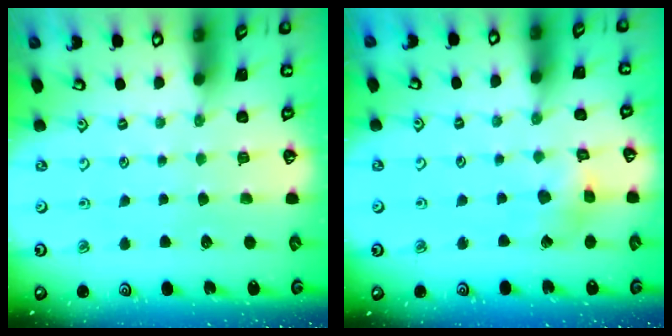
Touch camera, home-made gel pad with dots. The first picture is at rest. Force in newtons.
{"total": 4.9, "press": 4.9, "slide": 0.7}